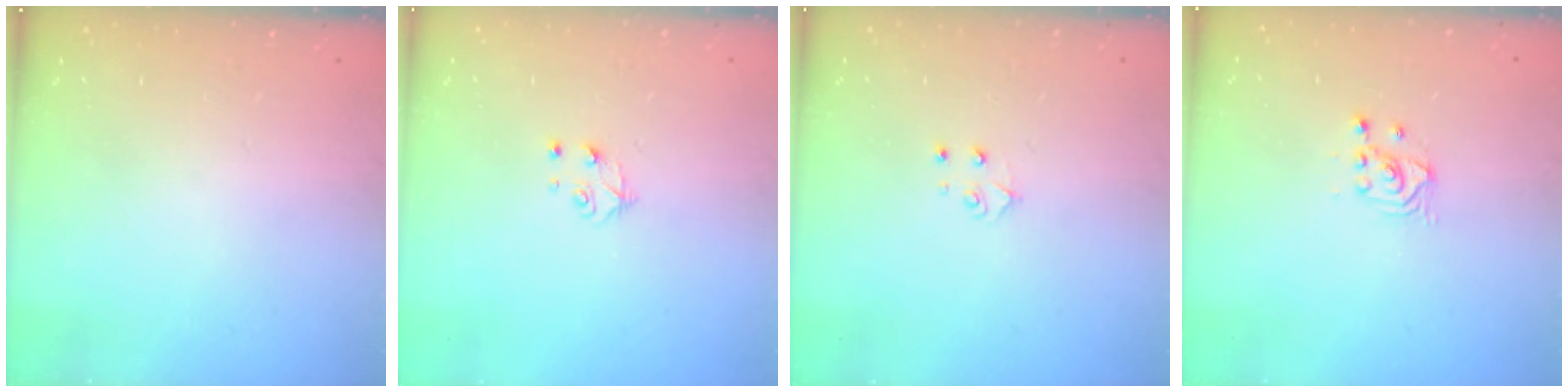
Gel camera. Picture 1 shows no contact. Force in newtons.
{"total": 4.3, "press": 4.3, "slide": 0.5}
{"total": 3.9, "press": 3.9, "slide": 0.3}
{"total": 2.7, "press": 2.7, "slide": 0.3}